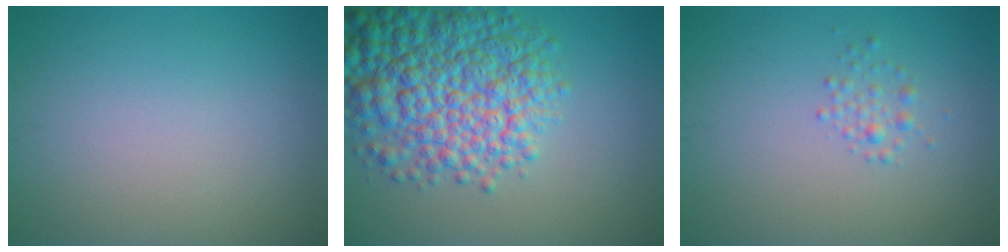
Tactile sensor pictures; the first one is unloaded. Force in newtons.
{"total": 9.7, "press": 9.7, "slide": 0.3}
{"total": 1.3, "press": 1.3, "slide": 0.0}